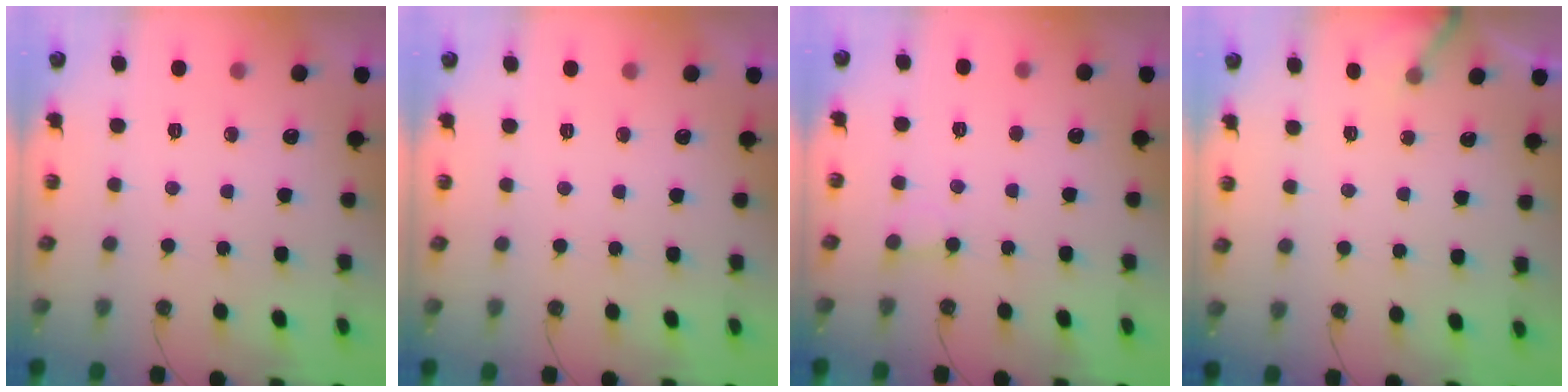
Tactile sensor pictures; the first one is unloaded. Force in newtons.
{"total": 0.0}
{"total": 3.1, "press": 3.1, "slide": 0.1}
{"total": 3.0, "press": 3.0, "slide": 0.3}